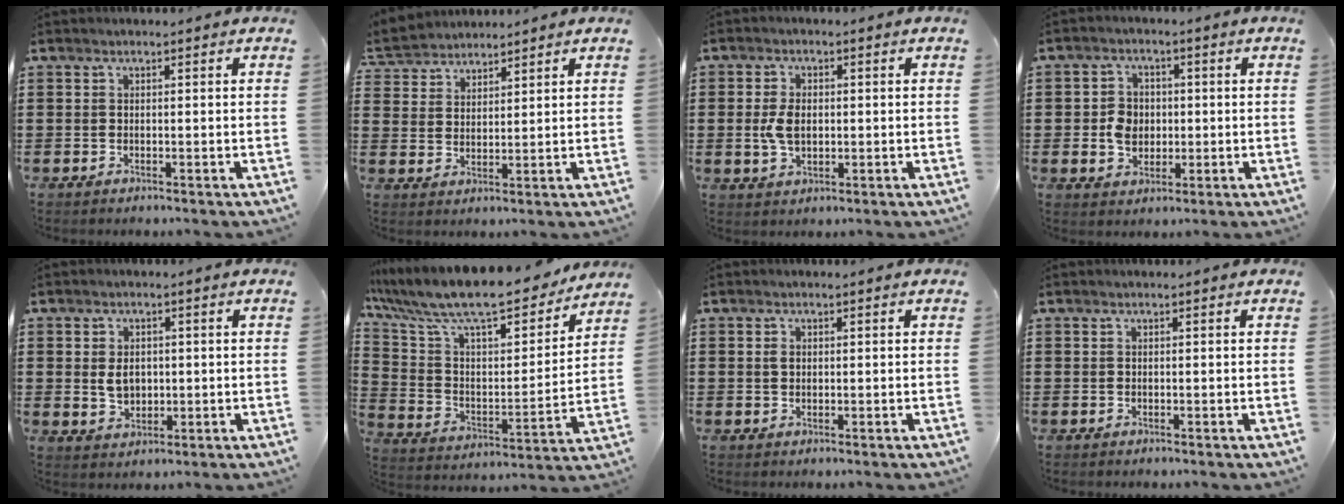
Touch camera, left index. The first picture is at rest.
{"total": 3.6, "force": [3.3, 1.3, -0.5], "torque": [-0.008, -0.010, 0.062]}
{"total": 4.6, "force": [0.2, 2.7, 3.7], "torque": [-0.090, 0.002, -0.001]}
{"total": 4.8, "force": [-0.3, 4.0, 2.7], "torque": [-0.053, 0.009, -0.009]}
{"total": 3.7, "force": [0.3, 2.7, 2.5], "torque": [-0.039, 0.003, 0.001]}
{"total": 12.1, "force": [10.3, 2.3, 5.9], "torque": [-0.151, -0.072, 0.173]}
{"total": 1.1, "force": [0.3, 0.8, 0.6], "torque": [-0.015, 0.005, 0.006]}
{"total": 0.0}